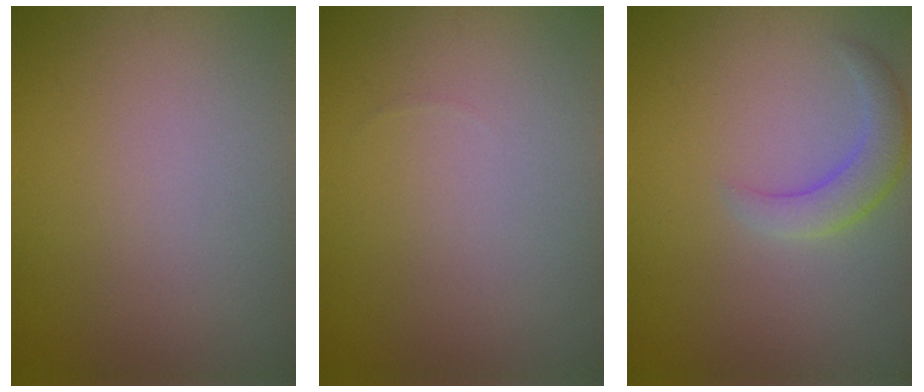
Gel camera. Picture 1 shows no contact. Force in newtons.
{"total": 0.0}
{"total": 2.5, "press": 2.5, "slide": 0.2}